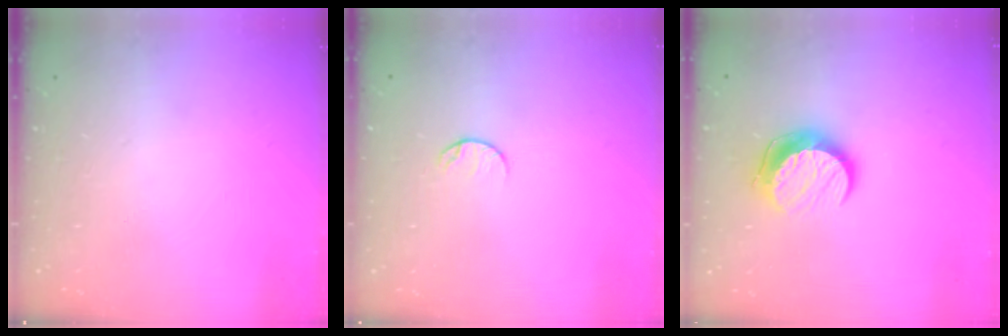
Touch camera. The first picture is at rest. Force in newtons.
{"total": 5.6, "press": 5.5, "slide": 0.6}
{"total": 10.4, "press": 10.3, "slide": 1.1}